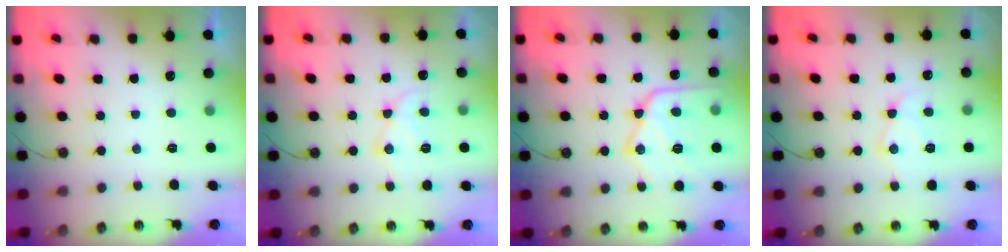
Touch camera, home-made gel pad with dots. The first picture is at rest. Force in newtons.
{"total": 12.6, "press": 12.6, "slide": 1.1}
{"total": 18.7, "press": 18.6, "slide": 1.9}
{"total": 11.4, "press": 11.3, "slide": 1.0}